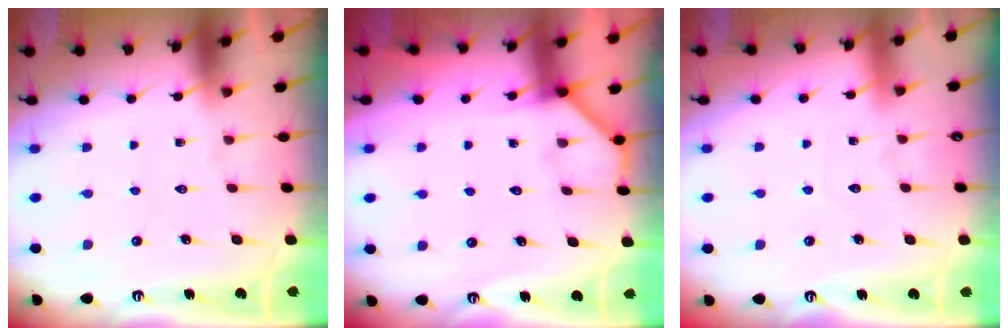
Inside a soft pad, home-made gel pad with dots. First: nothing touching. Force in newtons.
{"total": 2.9, "press": 2.9, "slide": 0.5}
{"total": 2.9, "press": 2.9, "slide": 0.3}